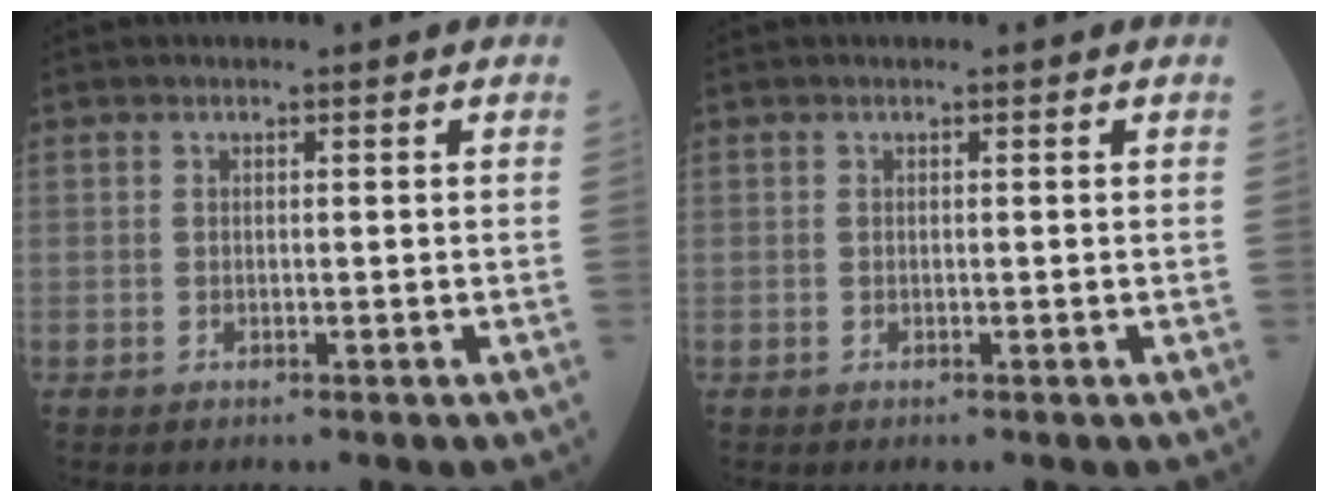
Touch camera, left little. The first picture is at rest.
{"total": 0.0}